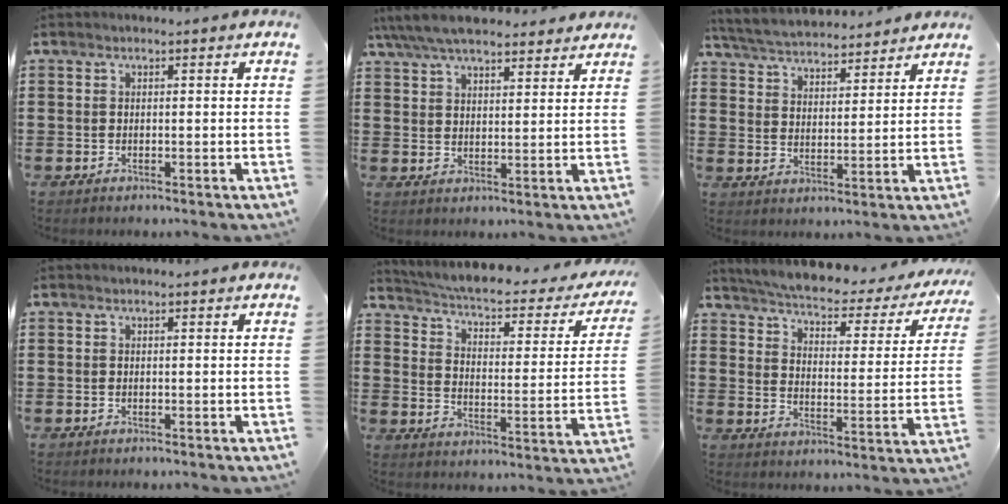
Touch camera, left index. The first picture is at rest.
{"total": 7.0, "force": [6.2, 1.6, 2.8], "torque": [-0.073, -0.012, 0.116]}
{"total": 4.7, "force": [4.7, 0.6, 0.4], "torque": [-0.031, -0.025, 0.082]}
{"total": 0.0}
{"total": 3.7, "force": [3.1, 0.1, 2.0], "torque": [-0.060, -0.031, 0.043]}
{"total": 3.4, "force": [3.2, 0.0, 1.4], "torque": [-0.048, -0.032, 0.043]}